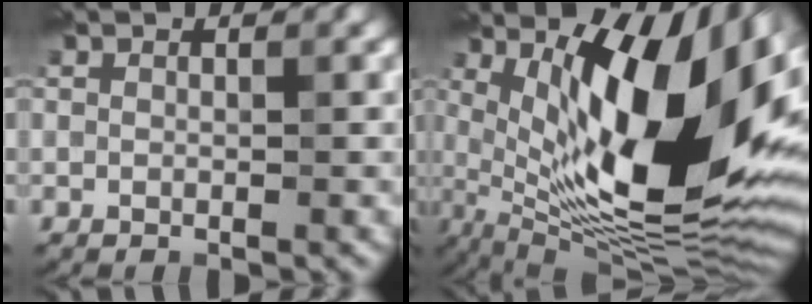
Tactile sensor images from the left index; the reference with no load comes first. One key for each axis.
{"total": 17.1, "fx": 3.0, "fy": 6.6, "fz": 15.4, "tx": -0.241, "ty": -0.010, "tz": 0.065}